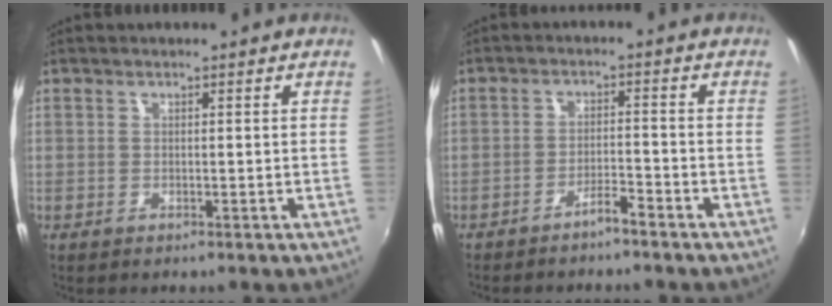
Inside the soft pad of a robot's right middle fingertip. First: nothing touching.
{"total": 2.8, "force": [-2.6, -0.2, 1.1], "torque": [-0.029, 0.003, -0.043]}